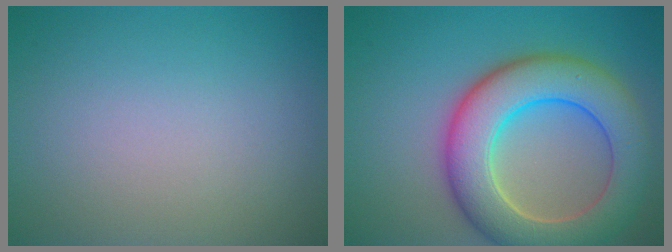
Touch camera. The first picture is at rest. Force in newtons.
{"total": 9.6, "press": 9.6, "slide": 0.6}